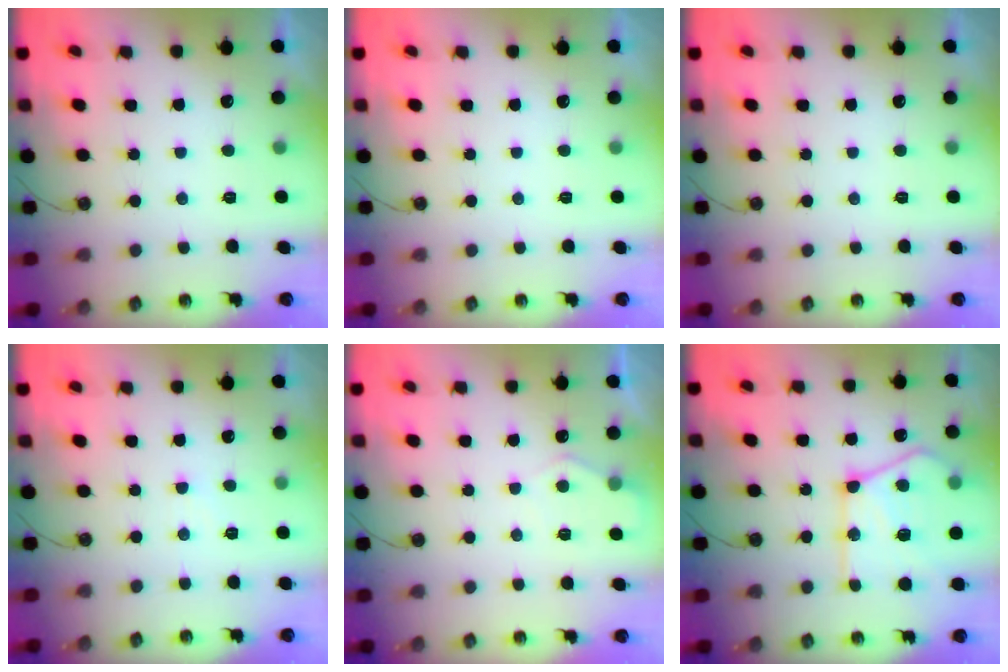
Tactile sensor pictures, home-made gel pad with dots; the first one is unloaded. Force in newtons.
{"total": 0.0}
{"total": 0.0}
{"total": 3.2, "press": 3.1, "slide": 0.5}
{"total": 4.5, "press": 4.4, "slide": 0.6}
{"total": 19.9, "press": 19.8, "slide": 2.2}